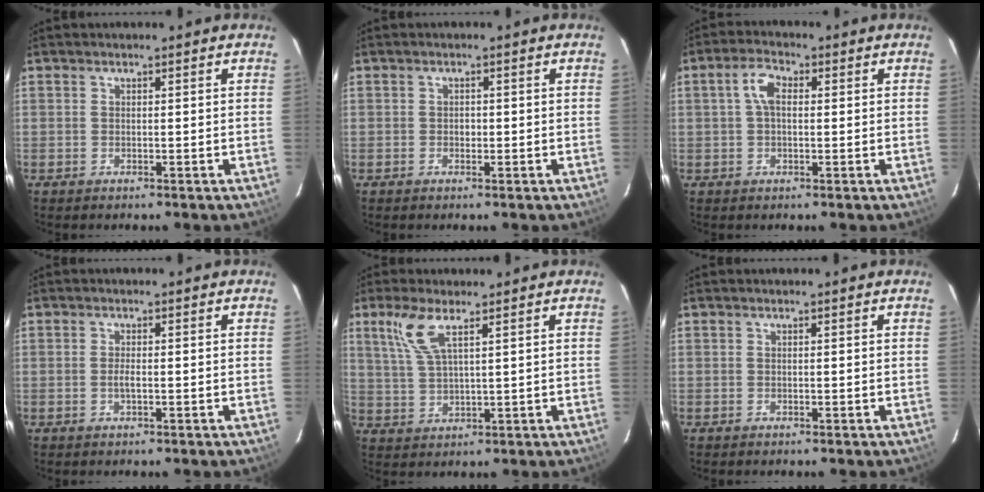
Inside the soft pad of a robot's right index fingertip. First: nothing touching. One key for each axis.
{"total": 1.2, "fx": -0.2, "fy": 1.0, "fz": 0.7, "tx": -0.011, "ty": 0.004, "tz": -0.004}
{"total": 4.2, "fx": 0.6, "fy": 2.3, "fz": 3.4, "tx": -0.069, "ty": 0.014, "tz": 0.011}
{"total": 1.4, "fx": -0.3, "fy": 0.3, "fz": 1.3, "tx": -0.027, "ty": 0.001, "tz": -0.007}
{"total": 6.5, "fx": 3.6, "fy": 1.6, "fz": 5.2, "tx": -0.116, "ty": 0.004, "tz": 0.078}
{"total": 0.0}